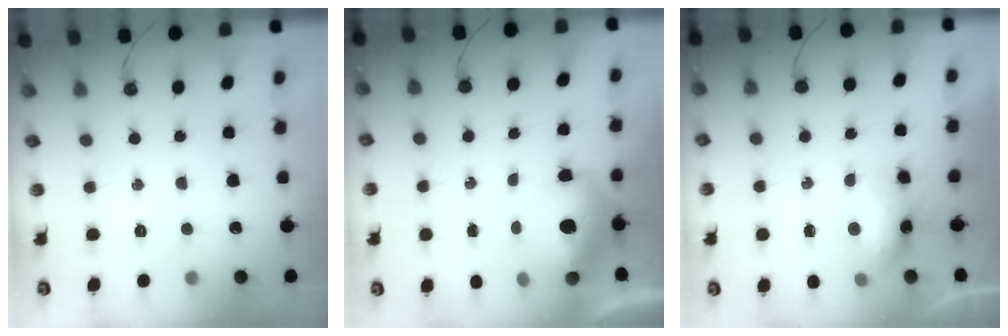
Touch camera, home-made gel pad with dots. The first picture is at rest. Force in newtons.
{"total": 12.0, "press": 11.9, "slide": 1.1}
{"total": 7.8, "press": 7.6, "slide": 1.8}